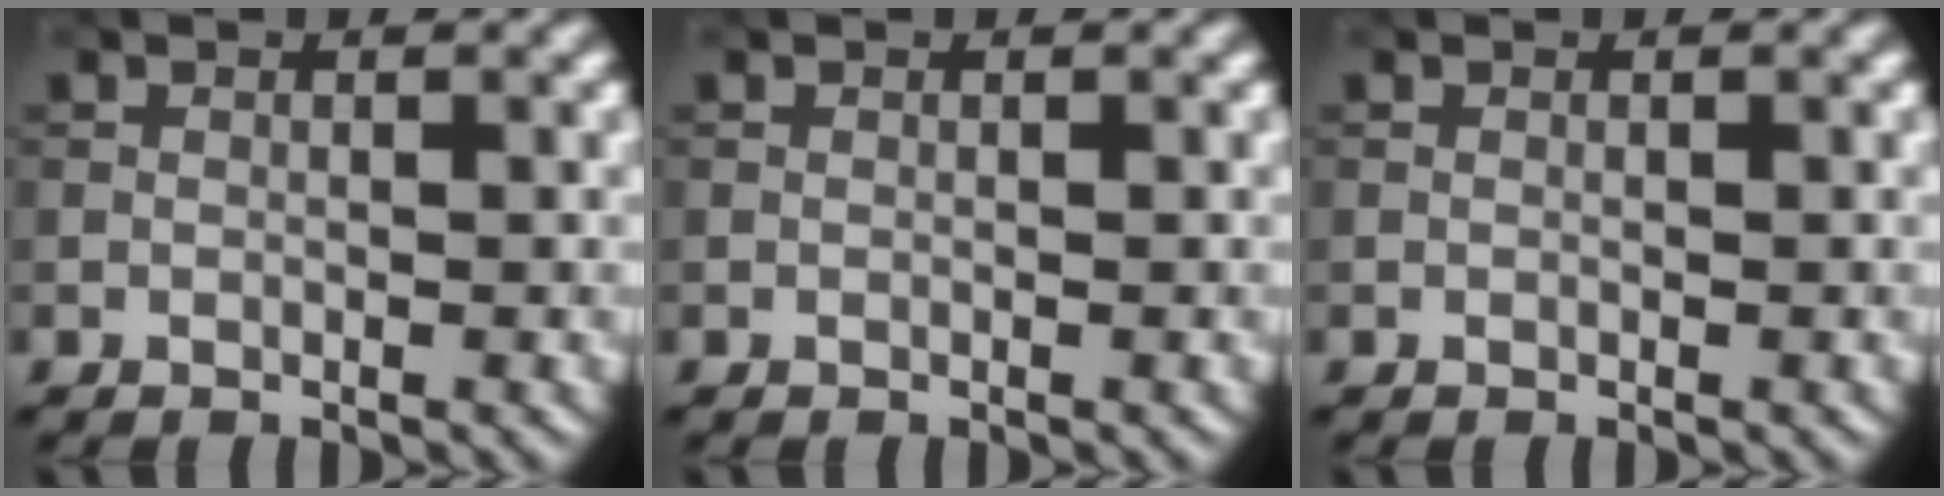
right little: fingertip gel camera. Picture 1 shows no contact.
{"total": 0.0}
{"total": 0.0}